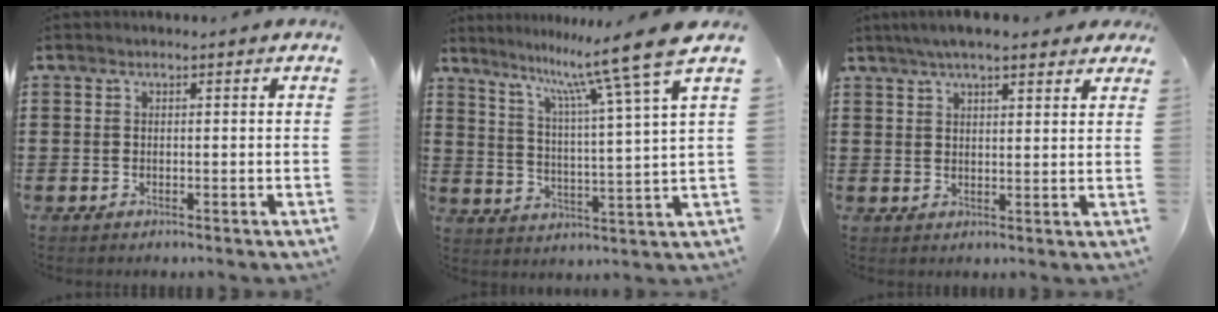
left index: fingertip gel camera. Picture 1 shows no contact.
{"total": 11.0, "force": [8.7, -1.3, 6.6], "torque": [-0.142, -0.048, 0.134]}
{"total": 5.4, "force": [4.4, 1.1, 3.1], "torque": [-0.069, 0.002, 0.078]}